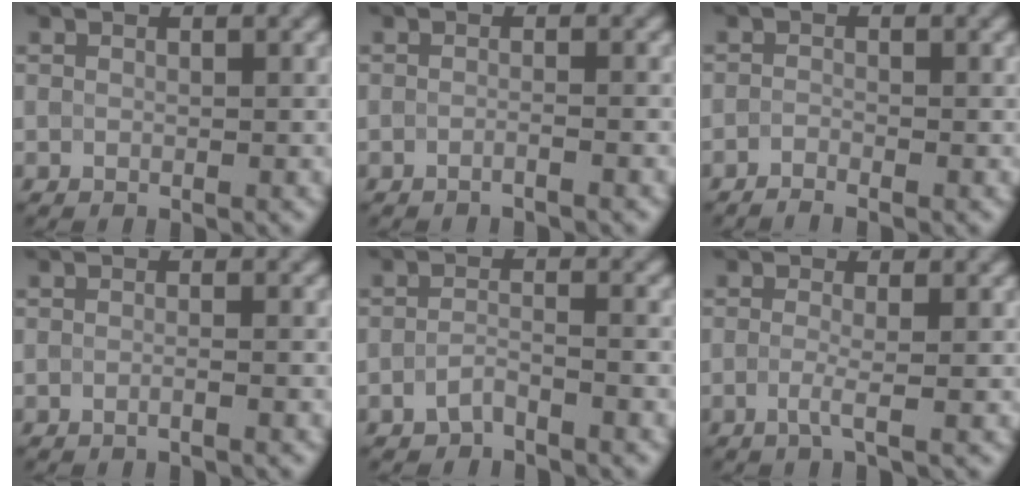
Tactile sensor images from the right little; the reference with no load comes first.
{"total": 1.3, "force": [-1.2, -0.1, 0.1], "torque": [0.004, -0.006, -0.029]}
{"total": 1.7, "force": [-1.7, -0.3, -0.3], "torque": [0.006, -0.006, -0.030]}
{"total": 1.0, "force": [-0.9, 0.1, 0.3], "torque": [0.003, -0.010, -0.025]}
{"total": 2.1, "force": [-2.1, -0.1, -0.2], "torque": [-0.003, 0.004, -0.038]}
{"total": 1.2, "force": [-0.9, 0.0, 0.8], "torque": [-0.020, -0.005, -0.016]}